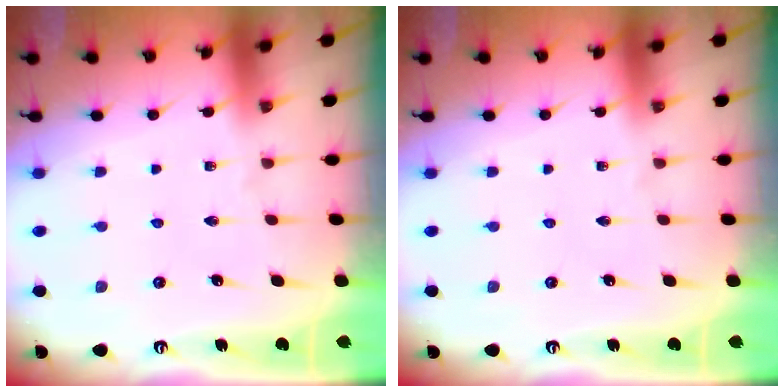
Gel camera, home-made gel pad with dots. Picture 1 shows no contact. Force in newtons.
{"total": 0.0}